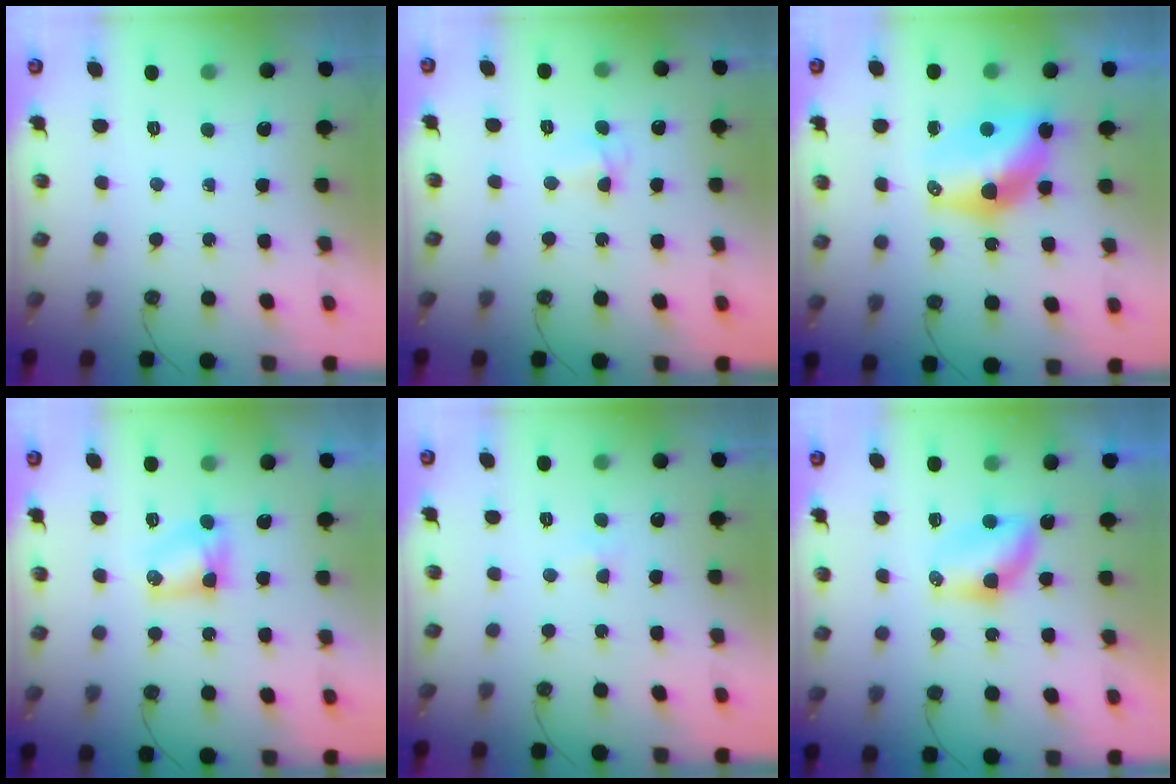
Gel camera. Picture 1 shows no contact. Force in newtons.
{"total": 3.6, "press": 3.5, "slide": 0.7}
{"total": 13.8, "press": 12.8, "slide": 5.1}
{"total": 5.0, "press": 4.9, "slide": 0.5}
{"total": 4.3, "press": 2.7, "slide": 3.4}
{"total": 5.8, "press": 5.7, "slide": 0.7}